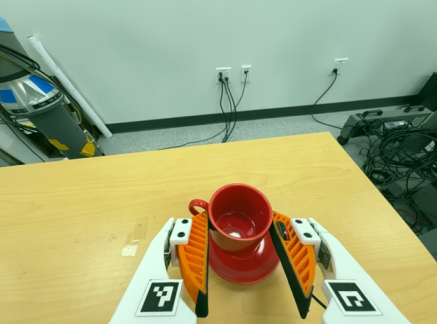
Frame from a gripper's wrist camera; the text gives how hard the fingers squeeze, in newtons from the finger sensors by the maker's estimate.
{"total": 2.6, "left": 2.3, "right": 3.0}